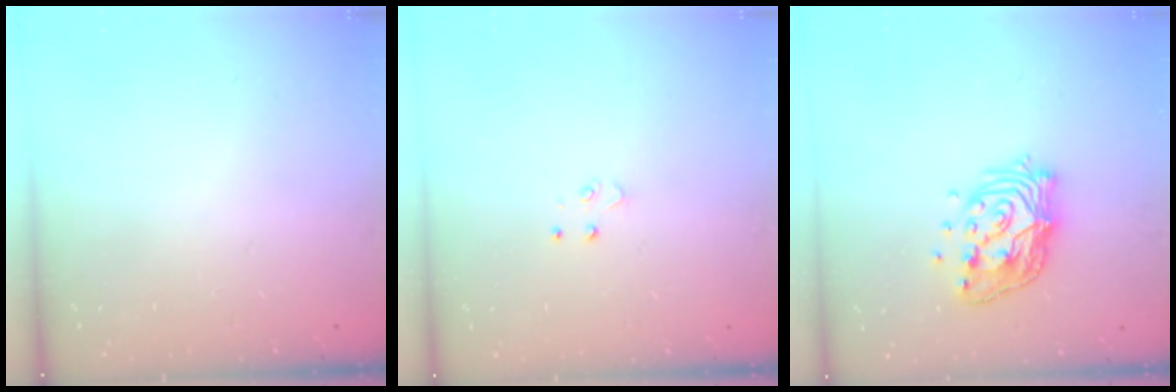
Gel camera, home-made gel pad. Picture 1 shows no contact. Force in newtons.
{"total": 3.5, "press": 3.5, "slide": 0.3}
{"total": 14.4, "press": 14.3, "slide": 1.0}